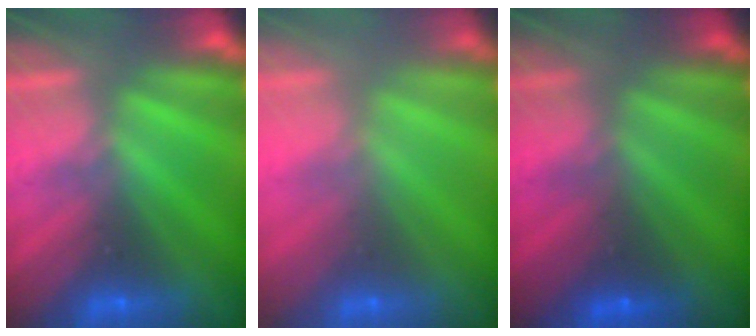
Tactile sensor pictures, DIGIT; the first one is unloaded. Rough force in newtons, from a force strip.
{"total": 2.3}
{"total": 1.8}